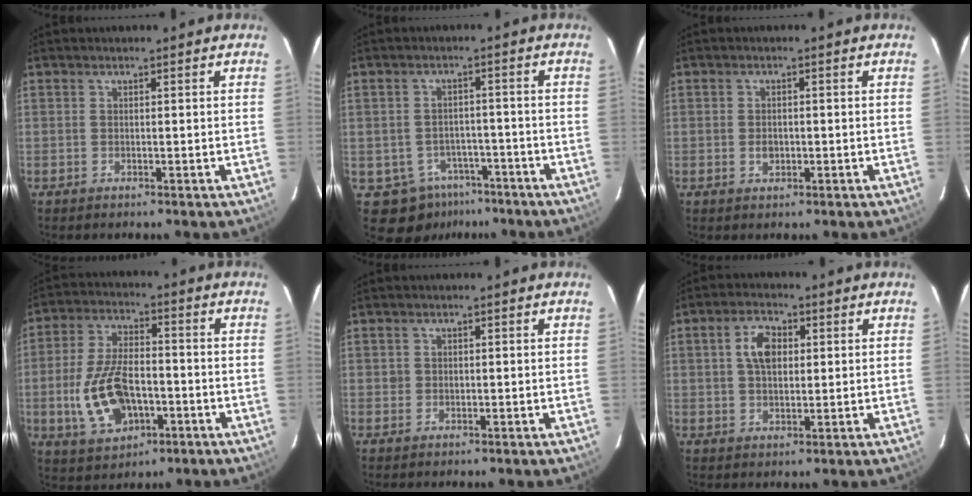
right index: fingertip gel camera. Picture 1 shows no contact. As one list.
[{"total": 7.8, "force": [-4.7, 6.0, 1.7], "torque": [-0.044, 0.022, -0.046]}, {"total": 1.8, "force": [-0.4, 1.4, 1.0], "torque": [-0.017, 0.002, -0.008]}, {"total": 13.8, "force": [-3.9, 7.6, 10.8], "torque": [-0.229, 0.001, -0.057]}, {"total": 1.1, "force": [0.0, 1.1, 0.1], "torque": [0.001, 0.002, -0.001]}, {"total": 5.9, "force": [1.3, 3.7, 4.3], "torque": [-0.078, 0.015, 0.027]}]